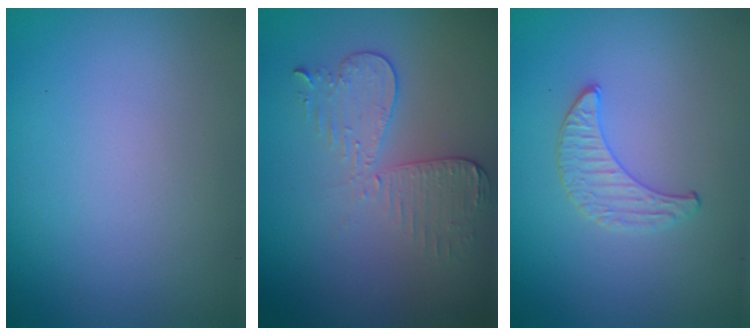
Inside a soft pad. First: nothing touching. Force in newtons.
{"total": 3.0, "press": 2.7, "slide": 1.2}
{"total": 1.0, "press": 1.0, "slide": 0.3}